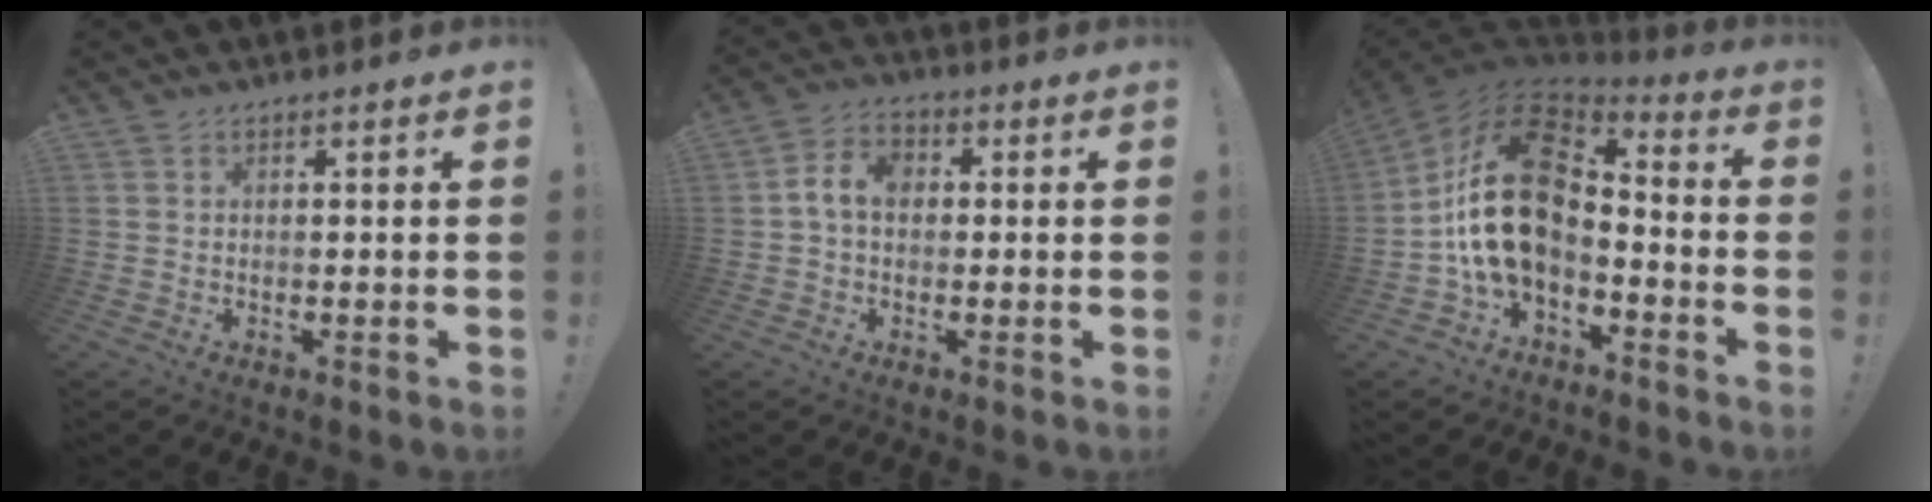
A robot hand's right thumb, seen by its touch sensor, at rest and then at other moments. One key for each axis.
{"total": 7.2, "fx": 0.3, "fy": 5.0, "fz": 5.2, "tx": -0.101, "ty": 0.019, "tz": 0.008}
{"total": 19.7, "fx": 0.2, "fy": 12.3, "fz": 15.4, "tx": -0.306, "ty": 0.015, "tz": 0.009}